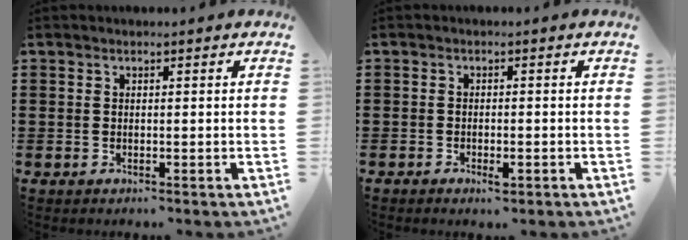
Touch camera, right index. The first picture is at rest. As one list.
[{"total": 1.4, "force": [-1.0, 0.6, 0.8], "torque": [-0.018, -0.002, -0.019]}]